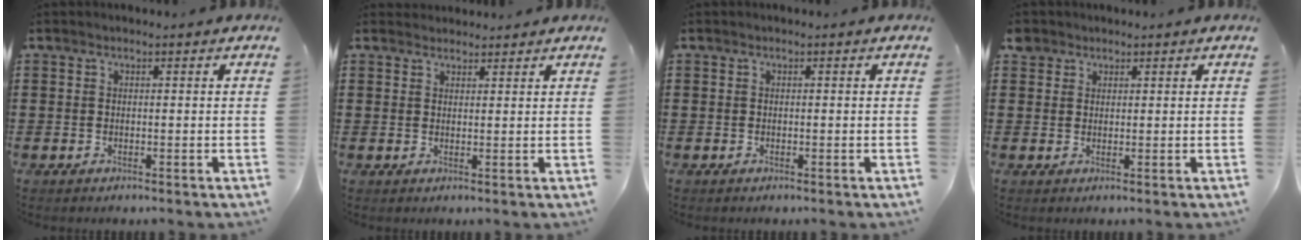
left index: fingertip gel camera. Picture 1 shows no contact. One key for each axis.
{"total": 1.8, "fx": 1.7, "fy": 0.4, "fz": 0.0, "tx": -0.004, "ty": 0.001, "tz": 0.034}
{"total": 0.0}
{"total": 2.2, "fx": 1.6, "fy": 1.5, "fz": 0.1, "tx": -0.010, "ty": 0.007, "tz": 0.032}